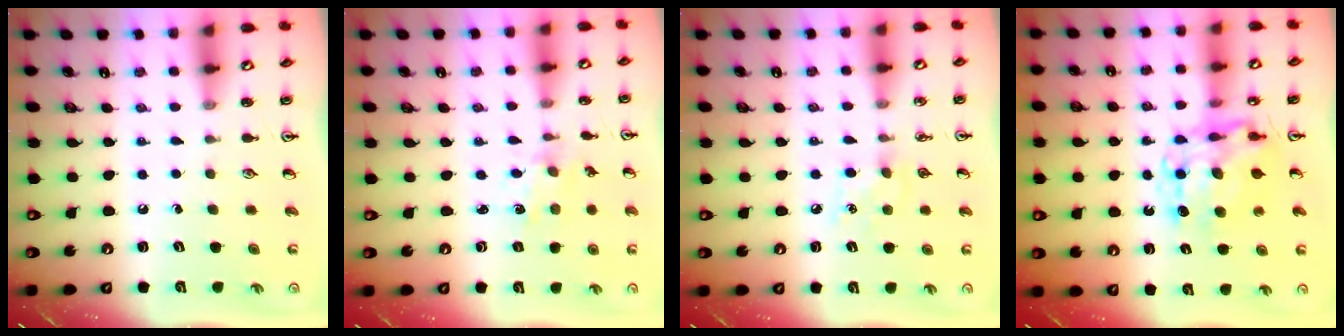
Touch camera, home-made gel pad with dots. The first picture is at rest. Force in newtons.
{"total": 1.0, "press": 1.0, "slide": 0.2}
{"total": 7.1, "press": 7.0, "slide": 1.0}
{"total": 9.6, "press": 9.6, "slide": 0.9}